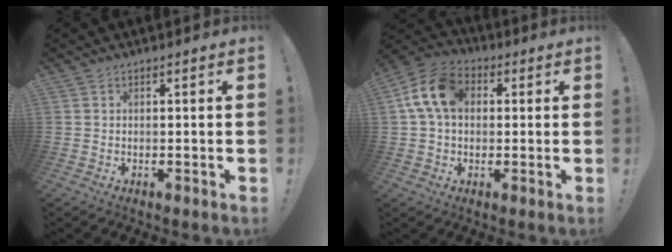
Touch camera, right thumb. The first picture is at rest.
{"total": 13.0, "force": [2.9, 8.9, 9.0], "torque": [-0.160, 0.011, 0.057]}